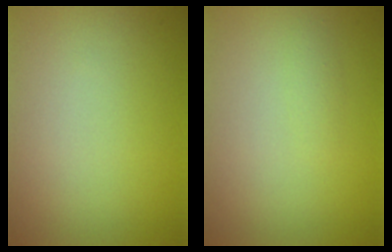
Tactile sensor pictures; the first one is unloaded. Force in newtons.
{"total": 0.6, "press": 0.6, "slide": 0.0}